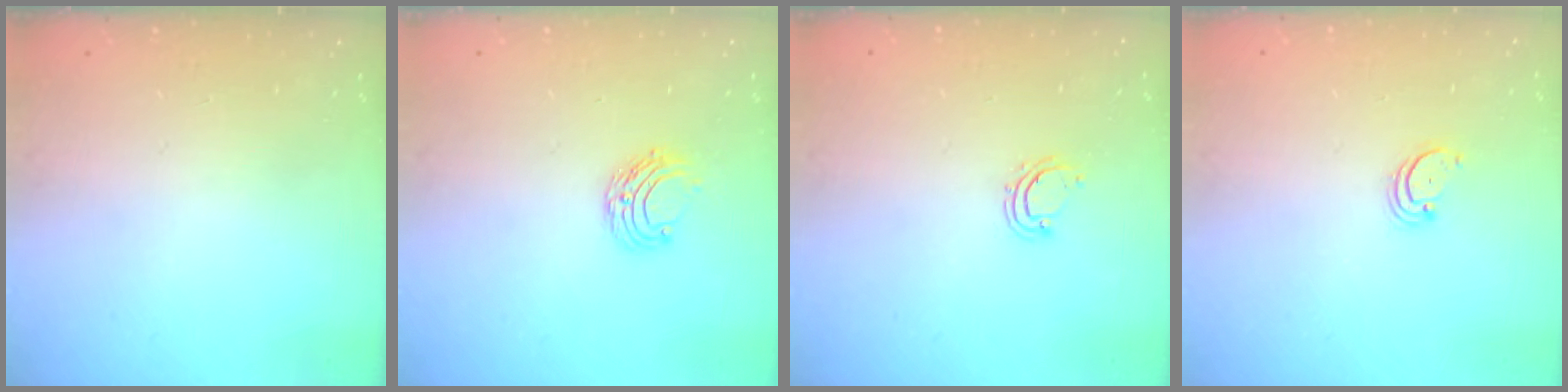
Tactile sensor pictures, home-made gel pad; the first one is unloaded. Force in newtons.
{"total": 6.5, "press": 6.5, "slide": 0.6}
{"total": 4.1, "press": 4.1, "slide": 0.3}
{"total": 2.2, "press": 2.2, "slide": 0.2}